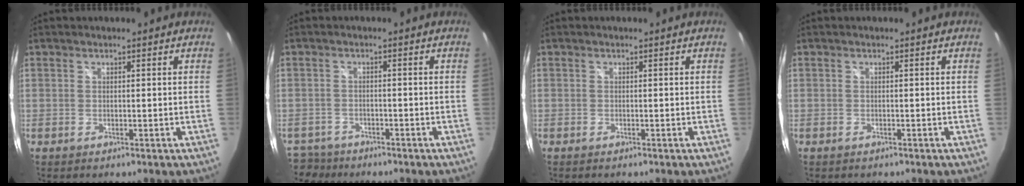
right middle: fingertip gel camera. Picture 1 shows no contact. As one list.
[{"total": 6.6, "force": [-5.5, 3.5, 1.1], "torque": [-0.044, -0.002, -0.094]}, {"total": 0.5, "force": [-0.5, 0.1, 0.0], "torque": [-0.001, -0.001, -0.010]}, {"total": 0.7, "force": [-0.6, 0.3, 0.1], "torque": [-0.005, 0.001, -0.007]}]